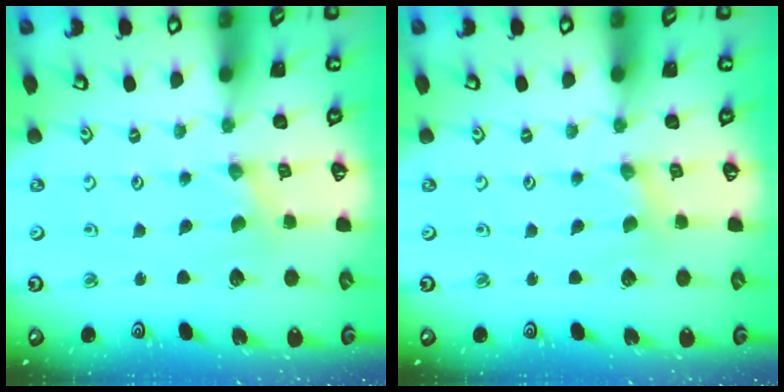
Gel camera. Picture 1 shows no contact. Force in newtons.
{"total": 1.2, "press": 1.2, "slide": 0.3}